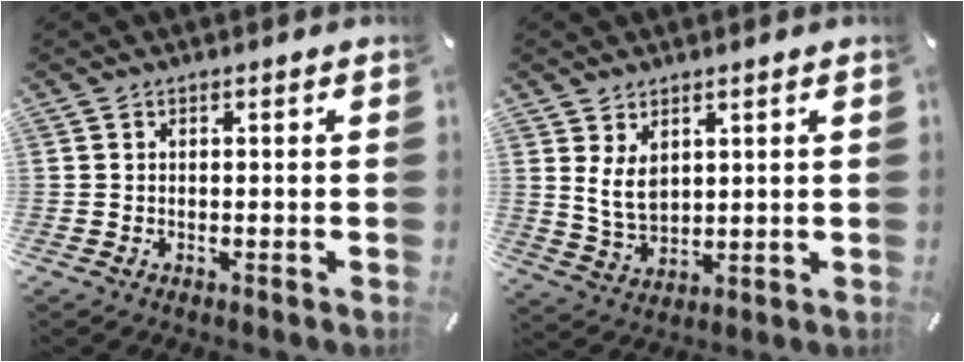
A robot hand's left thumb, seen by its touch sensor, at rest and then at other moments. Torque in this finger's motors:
{"motor_torque": [0.46, 0.00, 0.11, -0.05, 0.06]}